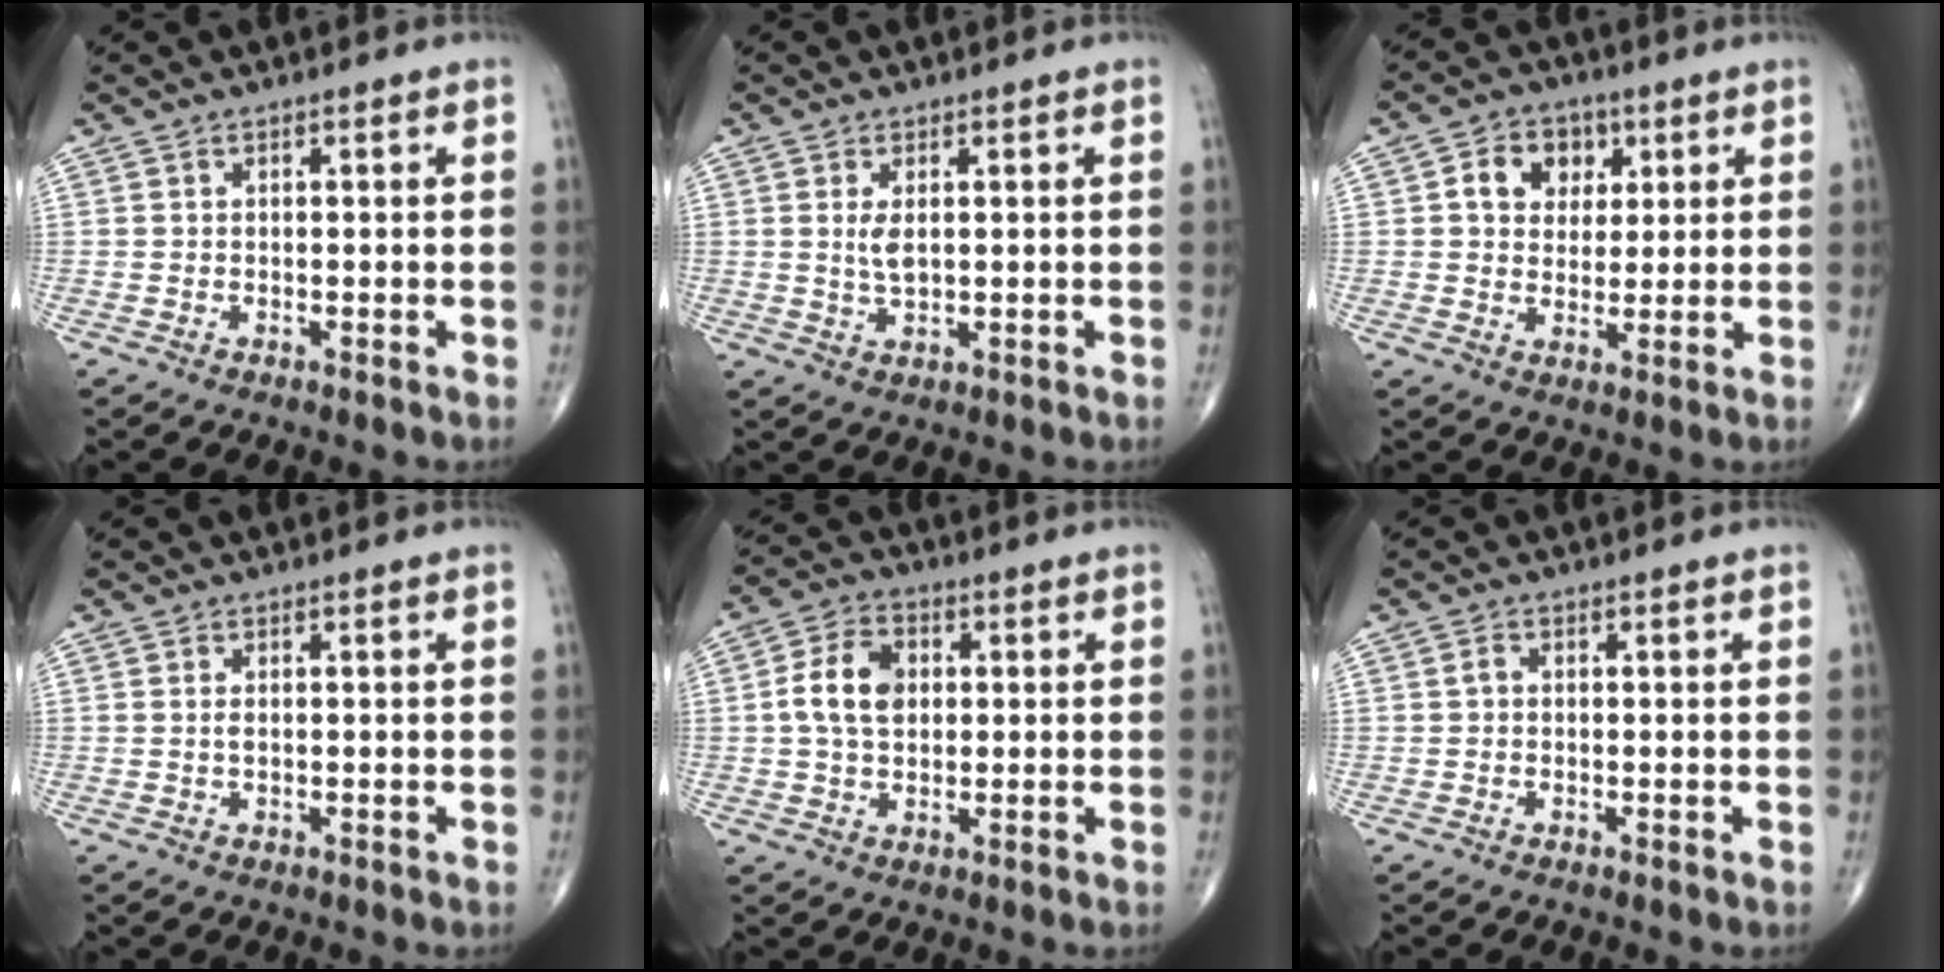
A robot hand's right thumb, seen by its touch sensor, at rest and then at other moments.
{"total": 3.2, "force": [0.7, 1.5, 2.7], "torque": [-0.052, -0.008, 0.017]}
{"total": 8.0, "force": [2.6, 6.4, 4.1], "torque": [-0.026, -0.003, 0.039]}
{"total": 1.1, "force": [0.1, 0.6, 0.9], "torque": [-0.018, -0.002, 0.003]}
{"total": 8.7, "force": [1.0, 6.0, 6.2], "torque": [-0.105, 0.011, 0.014]}
{"total": 1.2, "force": [0.1, 0.9, 0.7], "torque": [-0.010, 0.003, -0.001]}